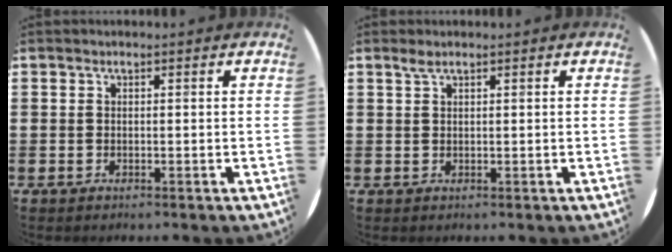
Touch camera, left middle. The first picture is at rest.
{"total": 1.0, "force": [0.8, 0.1, 0.6], "torque": [-0.012, 0.003, 0.014]}